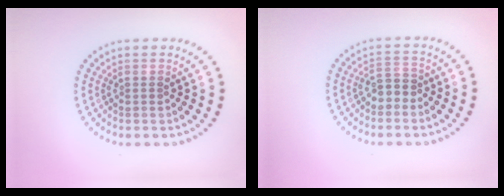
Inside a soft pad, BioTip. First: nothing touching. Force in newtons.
{"total": 2.0, "press": 1.9, "slide": 0.6}